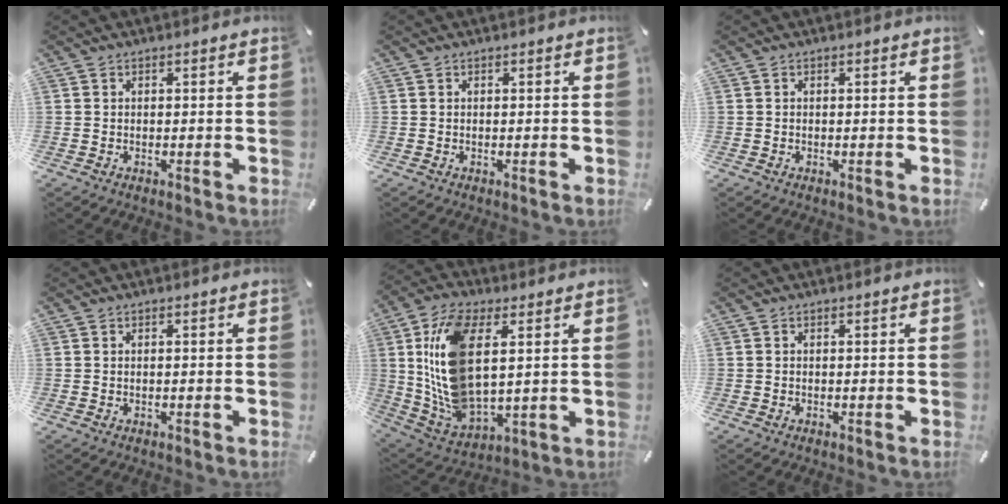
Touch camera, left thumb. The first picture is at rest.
{"total": 0.0}
{"total": 0.0}
{"total": 0.0}
{"total": 16.4, "force": [4.3, 9.1, 12.9], "torque": [-0.304, -0.010, 0.080]}
{"total": 0.0}